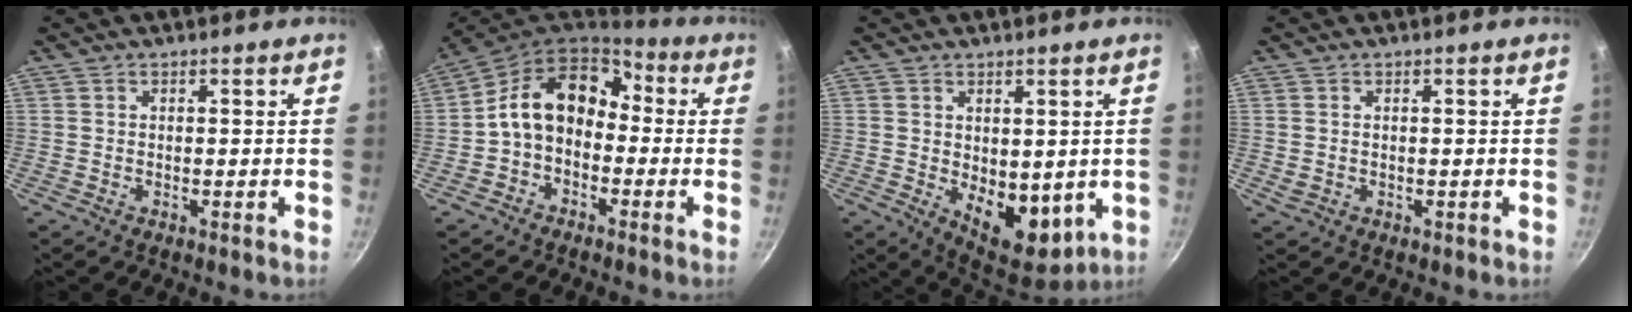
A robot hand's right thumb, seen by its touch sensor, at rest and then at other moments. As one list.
[{"total": 12.7, "force": [-0.5, 9.4, 8.5], "torque": [-0.115, 0.049, -0.030]}, {"total": 11.0, "force": [-0.6, 6.7, 8.7], "torque": [-0.089, -0.025, 0.008]}, {"total": 1.2, "force": [0.0, 0.9, 0.7], "torque": [-0.010, 0.000, 0.003]}]